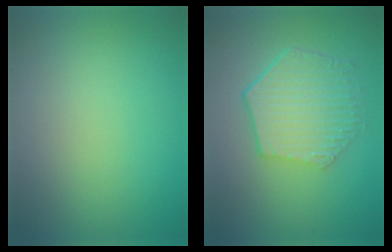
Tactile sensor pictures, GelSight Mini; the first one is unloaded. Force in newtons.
{"total": 5.6, "press": 4.2, "slide": 3.7}